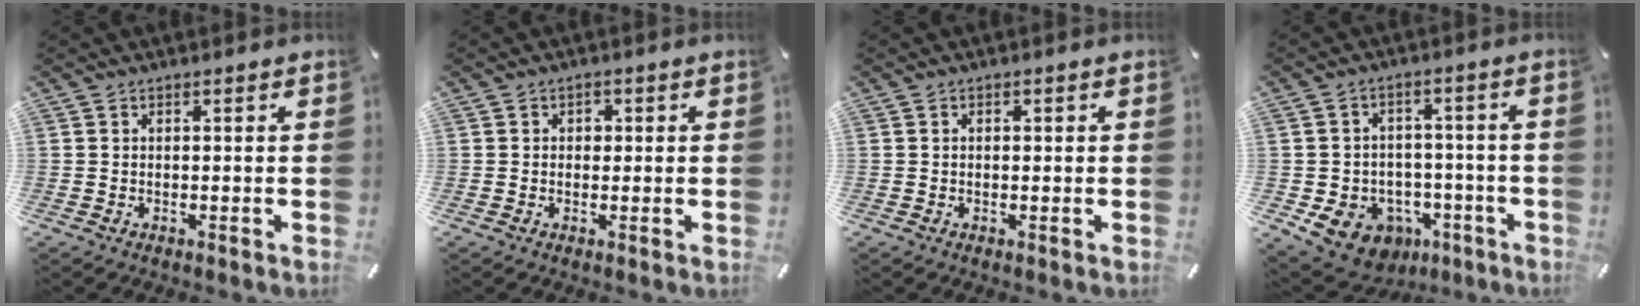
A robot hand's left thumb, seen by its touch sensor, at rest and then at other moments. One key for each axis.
{"total": 1.9, "fx": 0.0, "fy": 1.7, "fz": 0.8, "tx": -0.002, "ty": 0.001, "tz": -0.007}
{"total": 0.8, "fx": -0.1, "fy": 0.6, "fz": 0.5, "tx": -0.010, "ty": 0.003, "tz": -0.003}
{"total": 9.7, "fx": -4.4, "fy": 8.1, "fz": 2.9, "tx": -0.049, "ty": 0.030, "tz": -0.070}